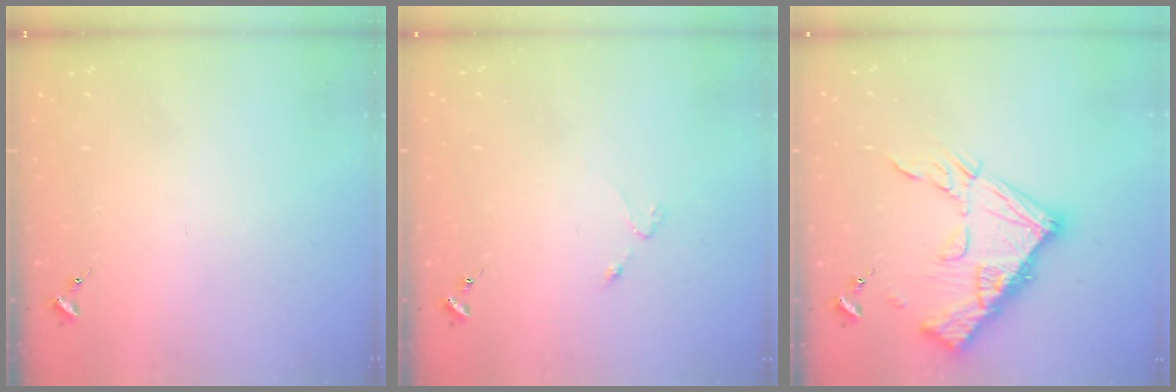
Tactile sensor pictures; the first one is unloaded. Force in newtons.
{"total": 2.3, "press": 2.3, "slide": 0.3}
{"total": 17.9, "press": 17.8, "slide": 1.7}